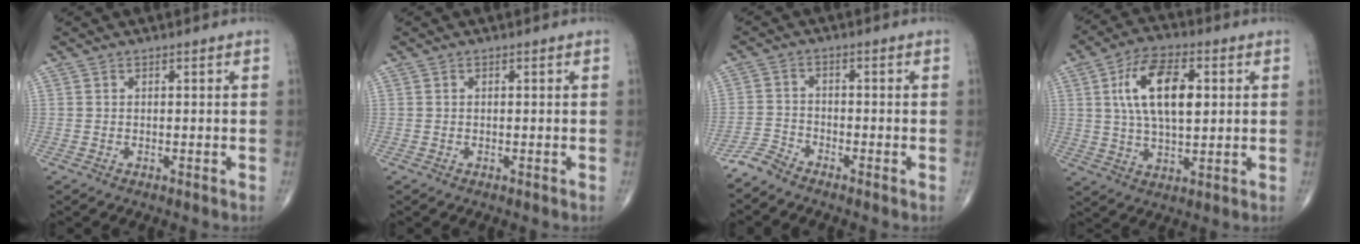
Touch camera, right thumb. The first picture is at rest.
{"total": 0.0}
{"total": 3.1, "force": [-3.0, 0.5, 0.4], "torque": [-0.007, -0.004, -0.071]}
{"total": 13.8, "force": [3.1, 6.8, 11.6], "torque": [-0.198, 0.001, 0.053]}